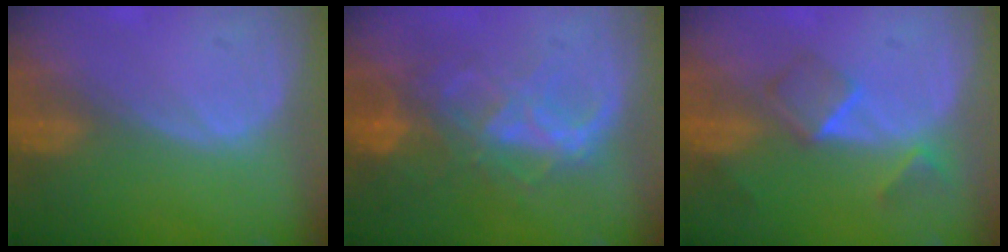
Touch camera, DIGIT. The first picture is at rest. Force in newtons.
{"total": 8.8, "press": 7.5, "slide": 4.6}
{"total": 5.3, "press": 4.5, "slide": 2.8}